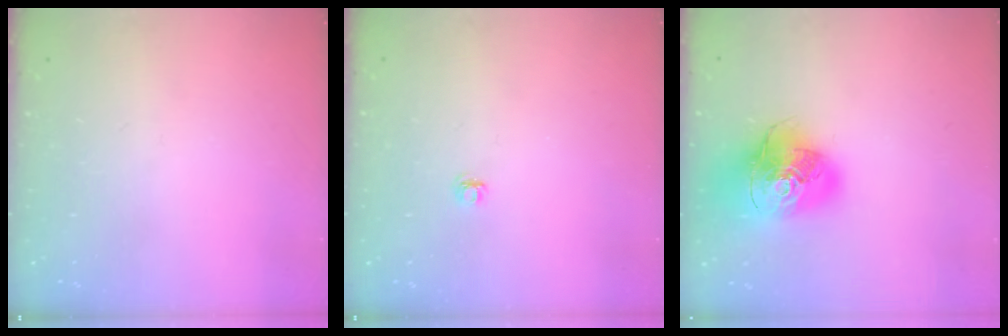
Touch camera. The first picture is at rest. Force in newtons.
{"total": 4.1, "press": 4.1, "slide": 0.5}
{"total": 19.1, "press": 18.9, "slide": 2.6}